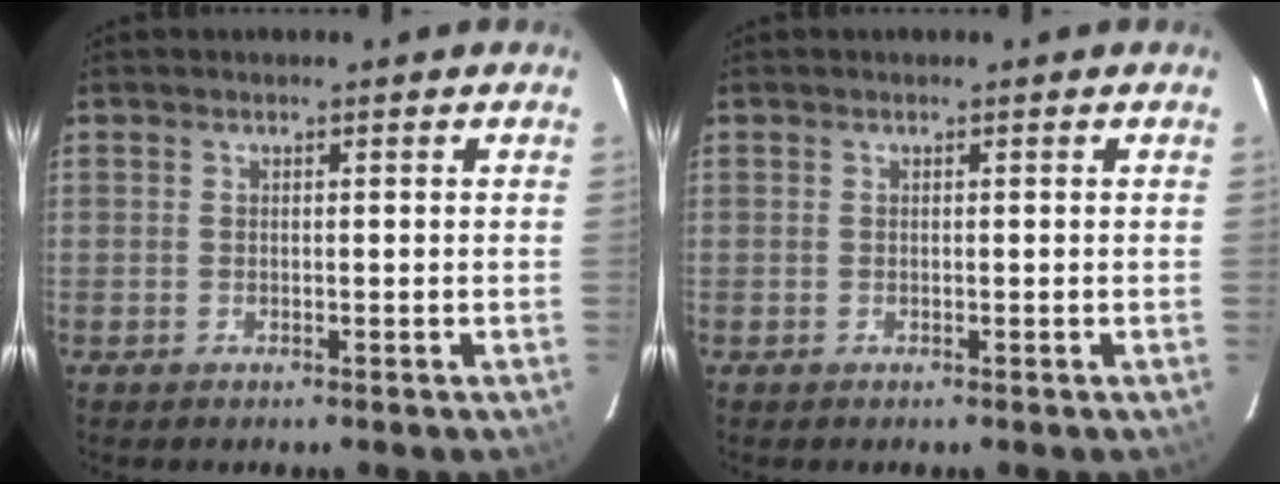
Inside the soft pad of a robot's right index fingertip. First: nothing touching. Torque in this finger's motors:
{"motor_torque": [0.00, 0.00, 0.01, 0.00]}